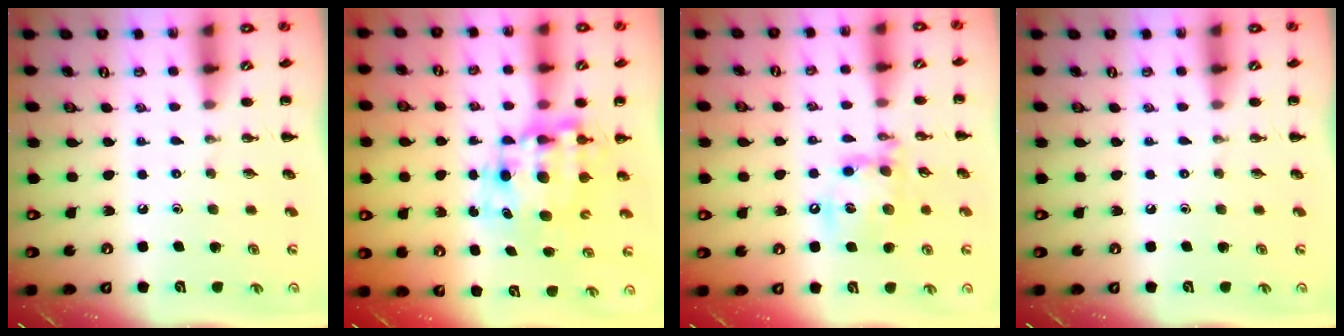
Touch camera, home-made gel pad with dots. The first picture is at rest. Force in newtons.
{"total": 9.6, "press": 9.1, "slide": 3.0}
{"total": 15.1, "press": 14.9, "slide": 2.6}
{"total": 0.0}